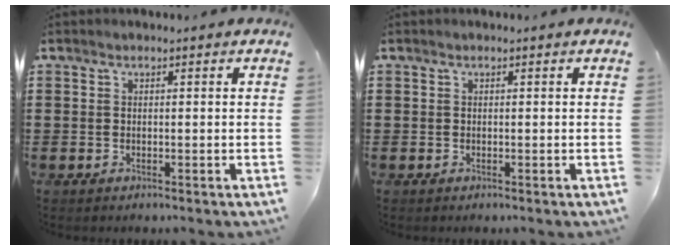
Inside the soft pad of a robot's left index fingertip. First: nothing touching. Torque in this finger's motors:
{"motor_torque": [0.04, 0.15, 0.06, 0.00]}